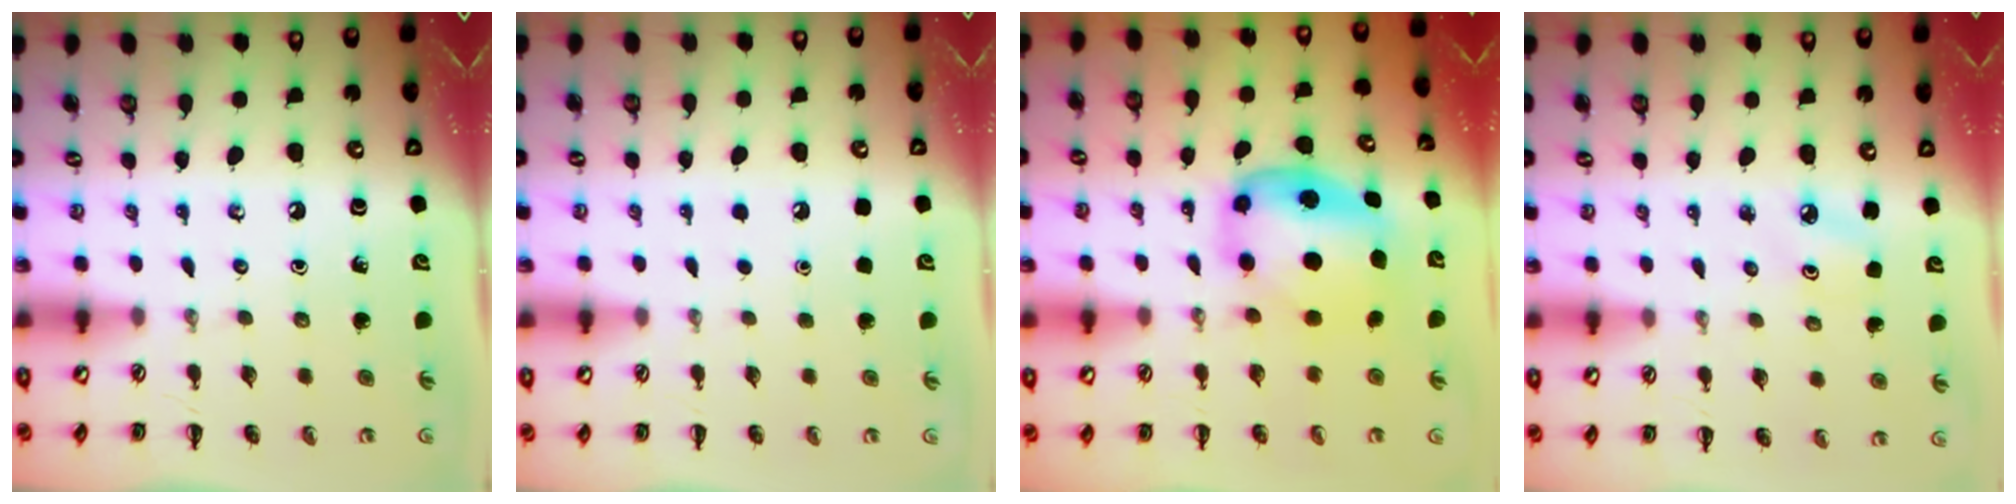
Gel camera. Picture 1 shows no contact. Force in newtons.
{"total": 1.6, "press": 1.6, "slide": 0.1}
{"total": 6.2, "press": 6.0, "slide": 1.4}
{"total": 3.2, "press": 3.1, "slide": 0.9}